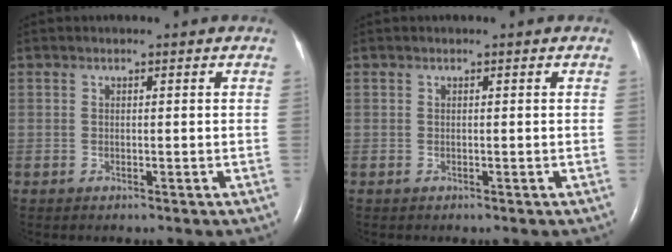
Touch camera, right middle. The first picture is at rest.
{"total": 0.0}